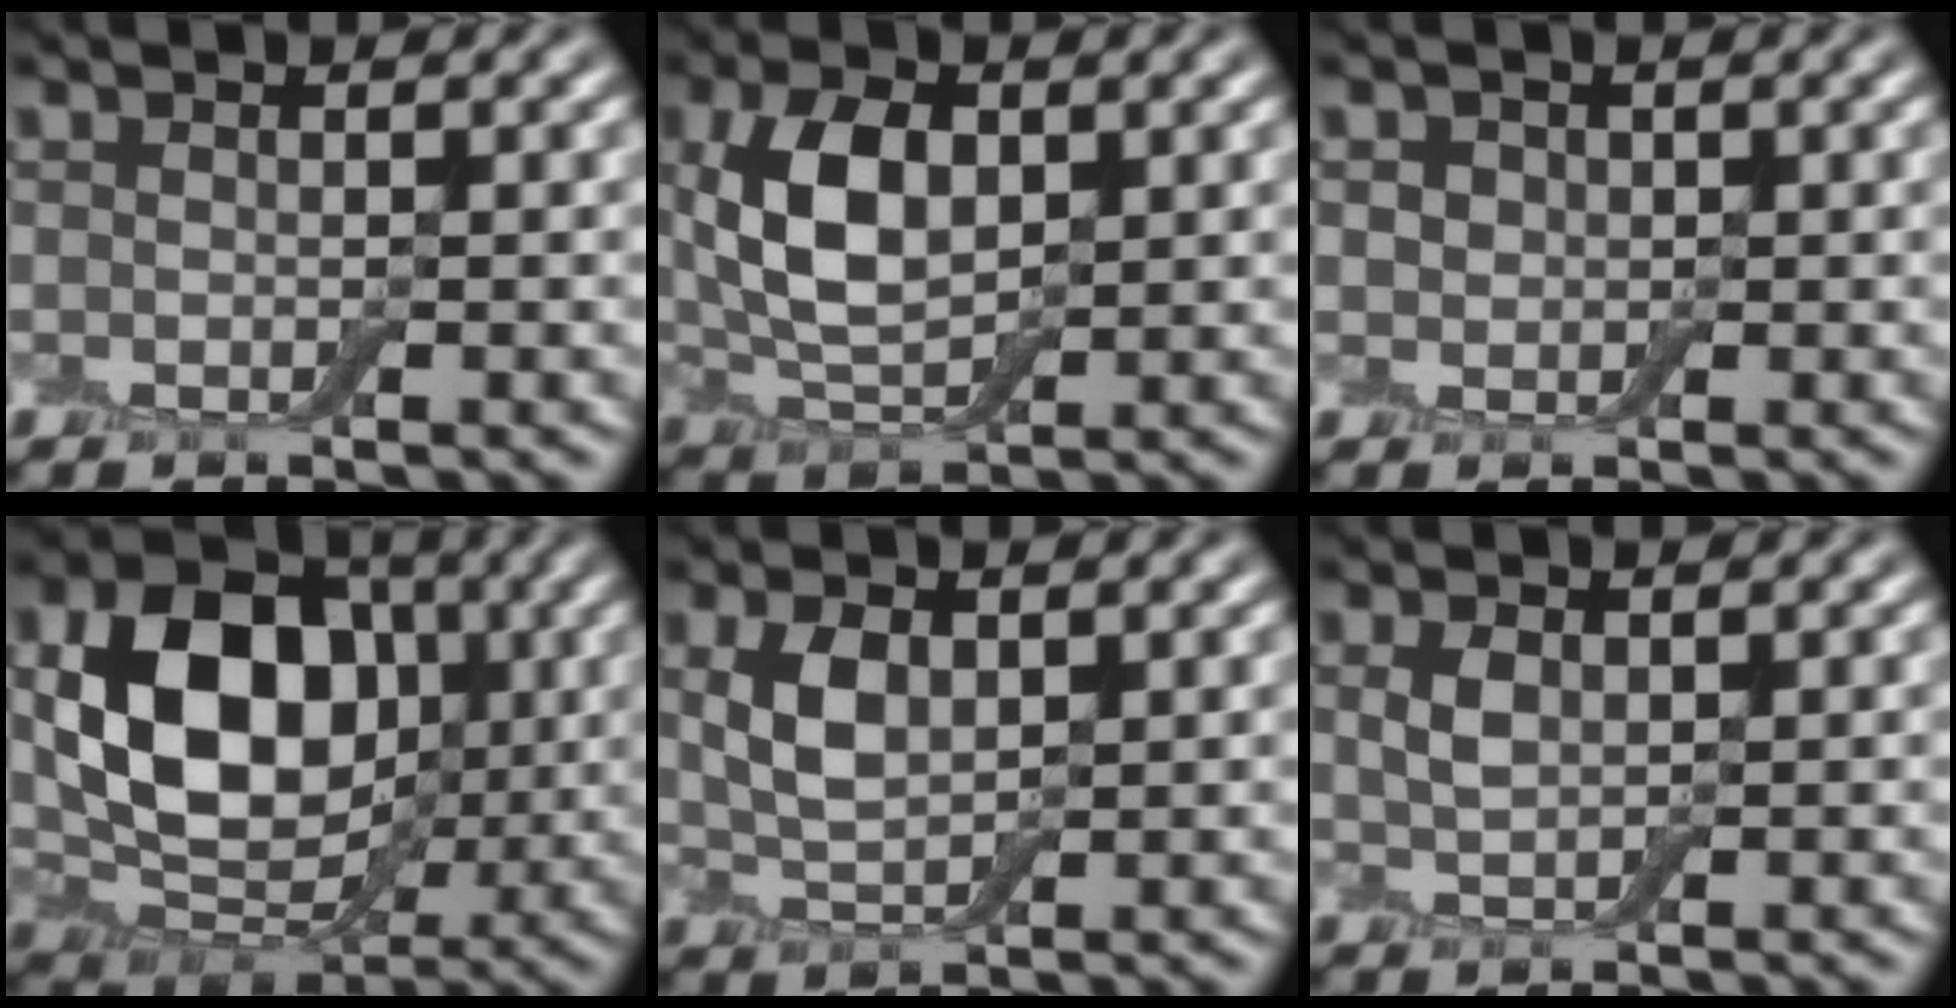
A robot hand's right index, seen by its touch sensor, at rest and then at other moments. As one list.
[{"total": 5.6, "force": [1.4, 3.1, 4.4], "torque": [-0.097, 0.009, 0.027]}, {"total": 1.9, "force": [0.9, 1.6, 0.6], "torque": [-0.013, 0.008, -0.003]}, {"total": 9.7, "force": [1.3, 7.2, 6.3], "torque": [-0.125, 0.004, 0.025]}, {"total": 2.9, "force": [1.1, 1.6, 2.1], "torque": [-0.055, 0.006, 0.024]}, {"total": 1.3, "force": [0.7, 0.7, 0.8], "torque": [-0.026, 0.004, 0.013]}]